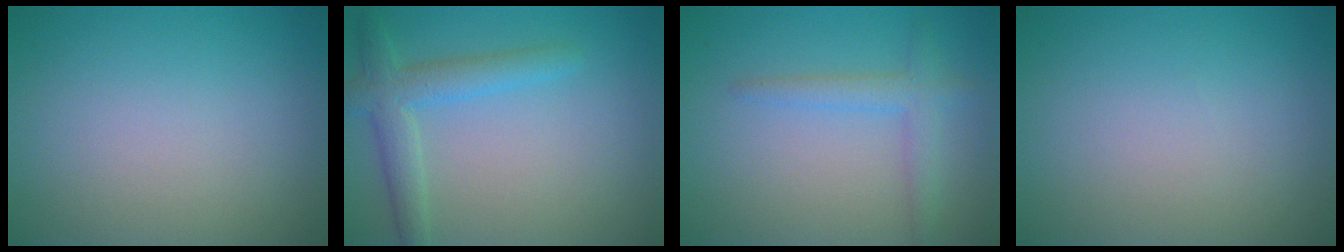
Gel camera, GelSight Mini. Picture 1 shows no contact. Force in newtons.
{"total": 3.5, "press": 3.5, "slide": 0.2}
{"total": 2.3, "press": 2.3, "slide": 0.2}
{"total": 0.0}